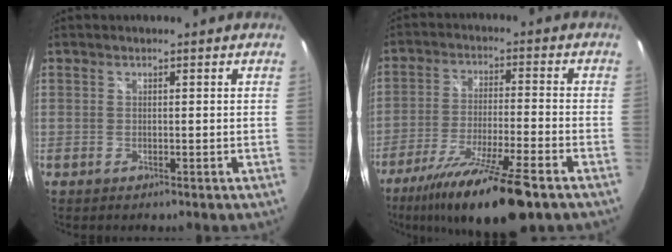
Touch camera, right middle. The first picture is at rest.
{"total": 16.8, "force": [-12.1, 1.2, 11.6], "torque": [-0.224, -0.039, -0.205]}